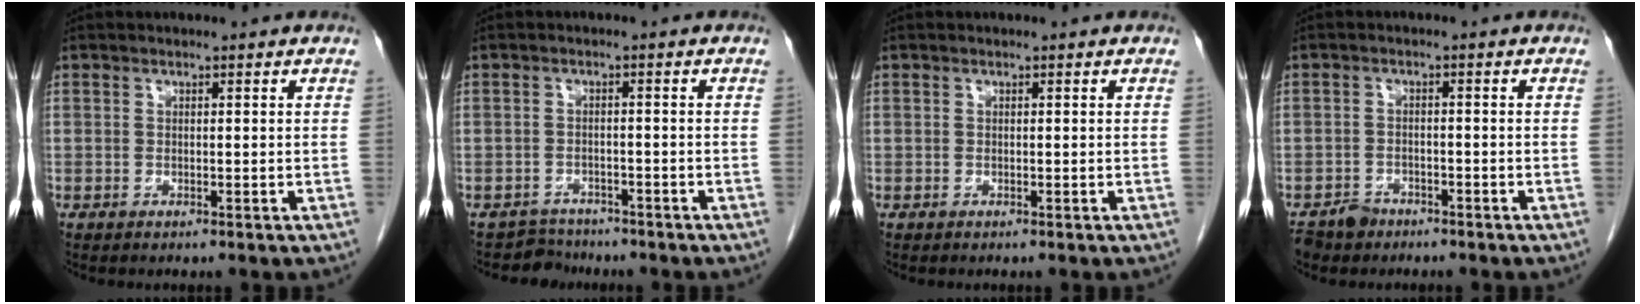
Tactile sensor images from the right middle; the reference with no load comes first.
{"total": 2.9, "force": [-2.5, 1.0, -1.1], "torque": [0.019, -0.001, -0.044]}
{"total": 0.0}
{"total": 3.3, "force": [-2.7, 1.9, 0.4], "torque": [-0.010, 0.001, -0.044]}